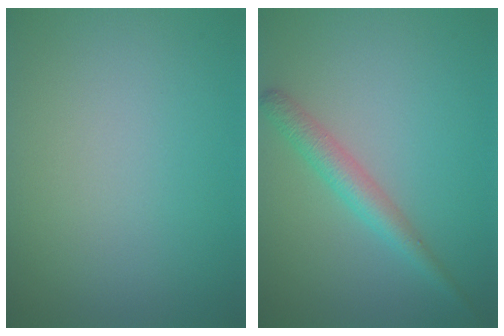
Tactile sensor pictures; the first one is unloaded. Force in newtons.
{"total": 2.7, "press": 2.7, "slide": 0.1}